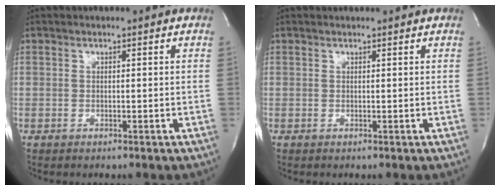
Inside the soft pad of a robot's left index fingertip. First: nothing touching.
{"total": 0.9, "force": [0.9, 0.1, 0.1], "torque": [-0.007, 0.007, 0.014]}